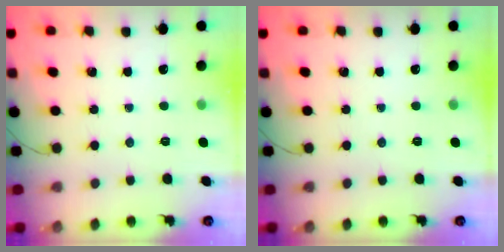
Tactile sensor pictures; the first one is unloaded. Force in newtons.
{"total": 0.0}